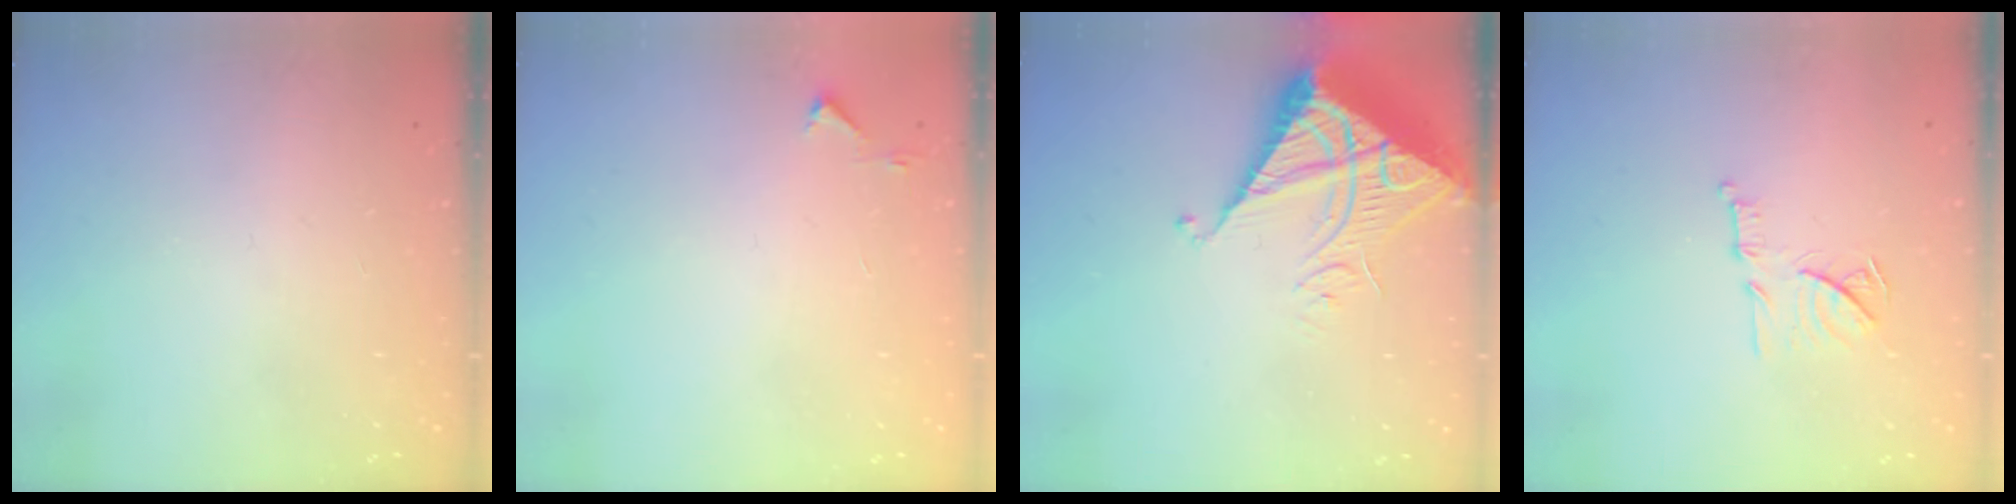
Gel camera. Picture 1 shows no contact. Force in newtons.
{"total": 3.1, "press": 3.0, "slide": 0.3}
{"total": 9.8, "press": 9.8, "slide": 1.0}
{"total": 11.8, "press": 11.8, "slide": 0.7}